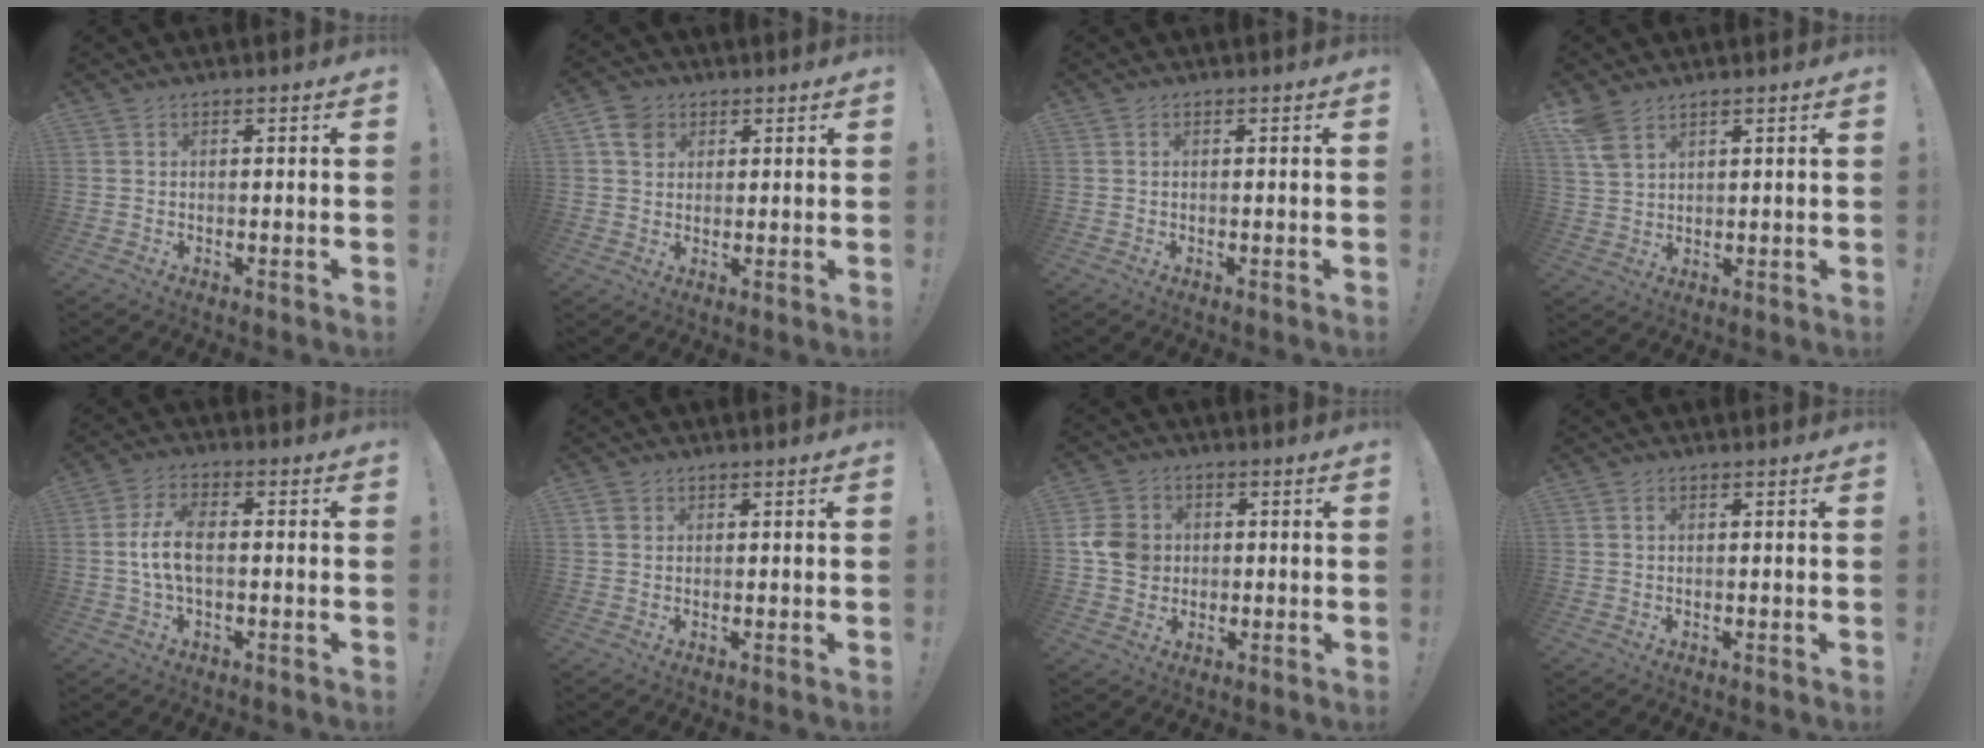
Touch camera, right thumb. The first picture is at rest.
{"total": 6.7, "force": [3.0, 5.3, 2.7], "torque": [-0.038, -0.009, 0.058]}
{"total": 0.0}
{"total": 6.0, "force": [4.0, 2.9, 3.4], "torque": [-0.066, -0.015, 0.078]}
{"total": 8.8, "force": [-0.8, 4.4, 7.6], "torque": [-0.163, 0.009, -0.011]}
{"total": 2.0, "force": [0.8, 1.7, 0.7], "torque": [-0.014, 0.003, 0.017]}
{"total": 8.5, "force": [0.1, 7.6, 3.7], "torque": [-0.066, 0.008, 0.007]}
{"total": 0.8, "force": [0.2, 0.4, 0.6], "torque": [-0.012, 0.001, 0.004]}